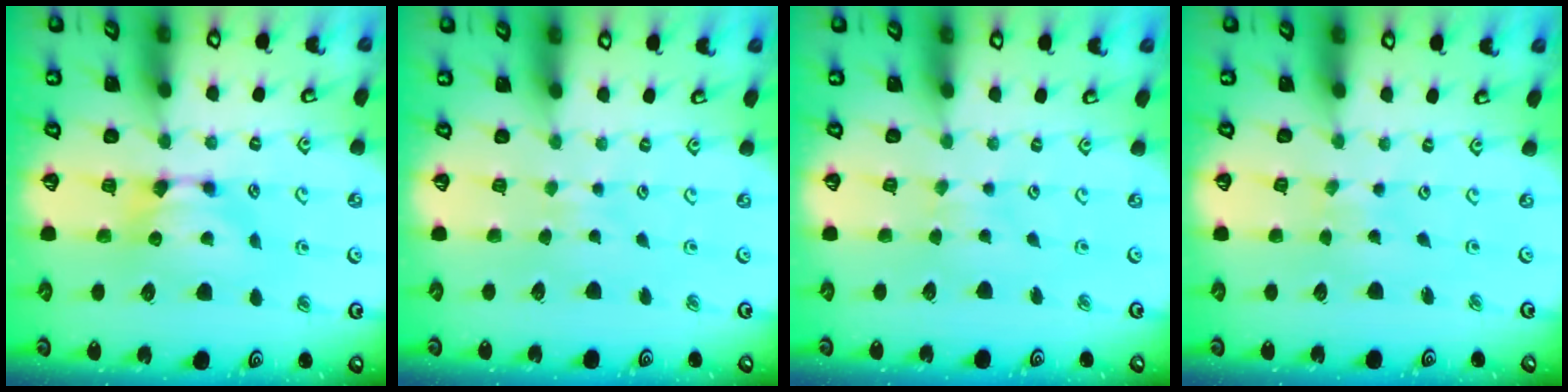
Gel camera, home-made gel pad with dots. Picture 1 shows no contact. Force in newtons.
{"total": 3.3, "press": 3.3, "slide": 0.4}
{"total": 2.6, "press": 2.6, "slide": 0.2}
{"total": 4.7, "press": 4.6, "slide": 0.2}